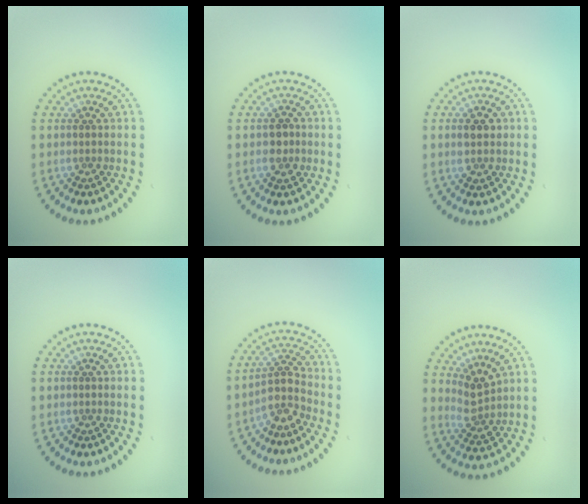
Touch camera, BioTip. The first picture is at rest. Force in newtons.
{"total": 1.8, "press": 1.8, "slide": 0.2}
{"total": 2.0, "press": 2.0, "slide": 0.2}
{"total": 0.0}
{"total": 3.0, "press": 2.3, "slide": 1.9}
{"total": 2.7, "press": 2.0, "slide": 1.8}